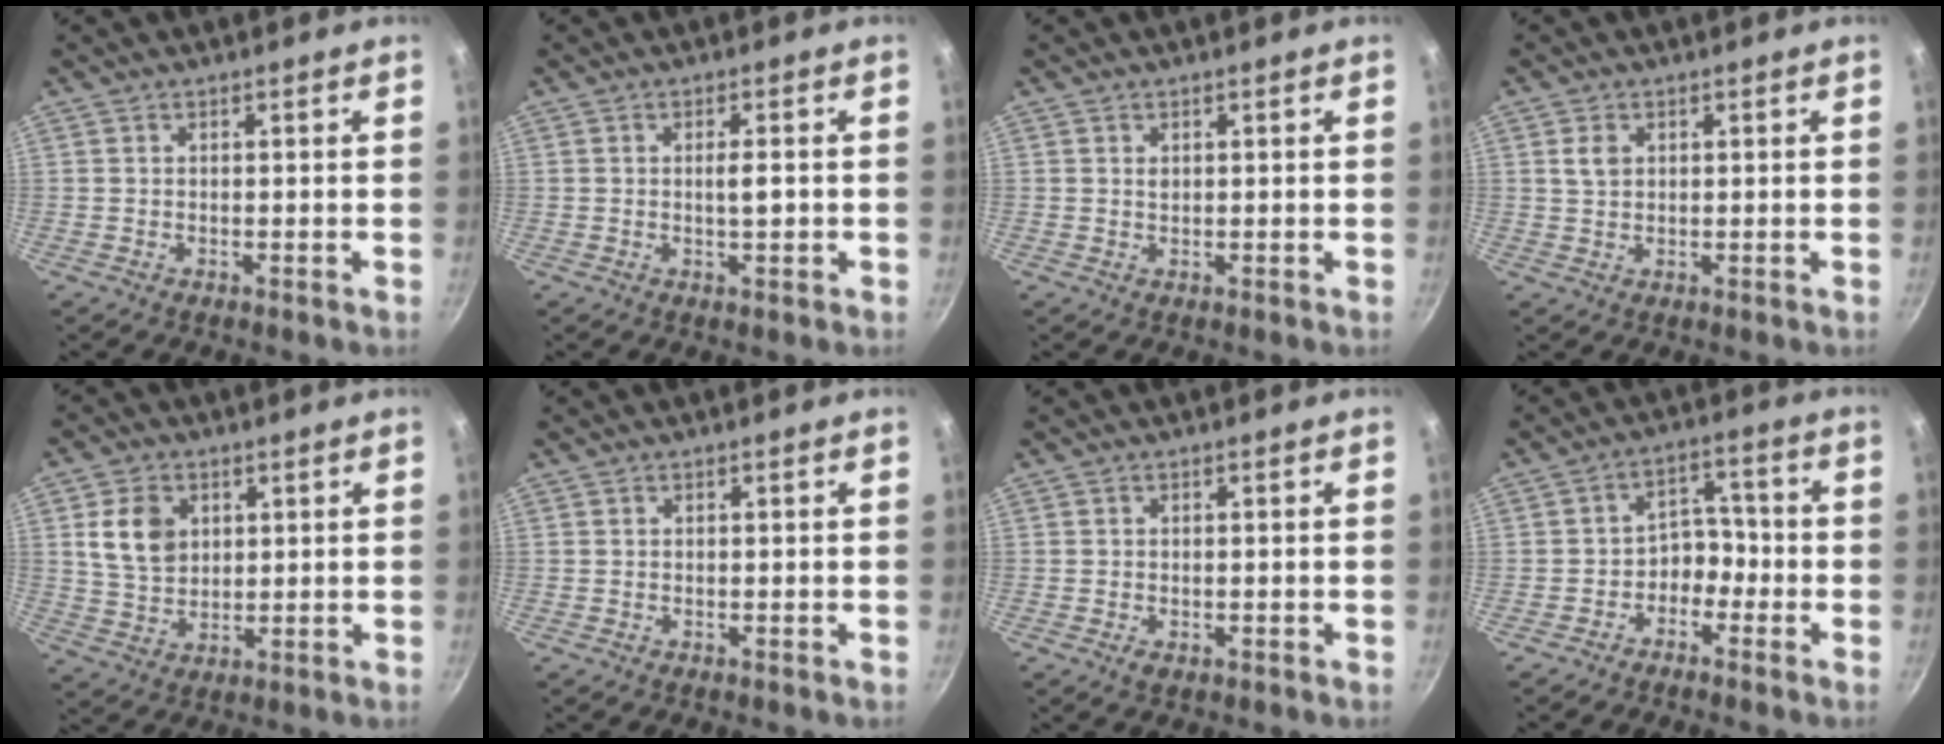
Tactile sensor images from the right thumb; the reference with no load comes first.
{"total": 3.1, "force": [-0.2, 0.7, 3.0], "torque": [-0.047, -0.001, -0.004]}
{"total": 0.8, "force": [0.3, 0.5, 0.4], "torque": [-0.006, 0.000, 0.007]}
{"total": 2.7, "force": [0.8, 1.9, 1.6], "torque": [-0.025, -0.001, 0.017]}
{"total": 8.7, "force": [2.5, 6.5, 5.1], "torque": [-0.074, -0.011, 0.050]}
{"total": 0.0}
{"total": 1.6, "force": [-0.7, 1.0, 1.0], "torque": [-0.018, 0.000, -0.011]}
{"total": 5.3, "force": [-2.6, 3.8, 2.4], "torque": [0.002, 0.042, -0.050]}